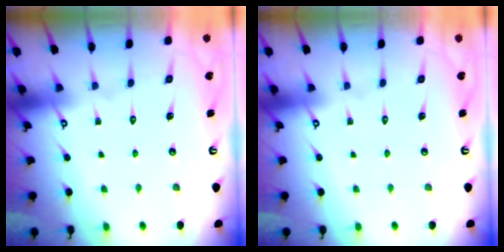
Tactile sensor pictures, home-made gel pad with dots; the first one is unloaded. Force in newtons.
{"total": 0.0}